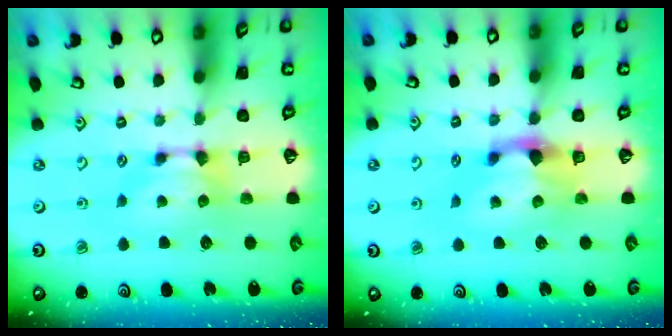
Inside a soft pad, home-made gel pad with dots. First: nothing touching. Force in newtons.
{"total": 2.2, "press": 1.8, "slide": 1.3}